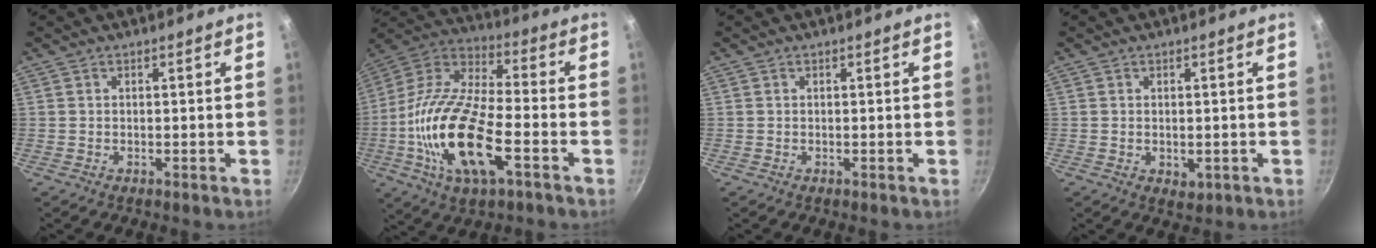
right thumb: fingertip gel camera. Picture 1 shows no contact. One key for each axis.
{"total": 22.2, "fx": -6.3, "fy": 9.0, "fz": 19.3, "tx": -0.375, "ty": 0.028, "tz": -0.136}
{"total": 0.0}
{"total": 2.2, "fx": -0.2, "fy": 1.5, "fz": 1.5, "tx": -0.021, "ty": -0.006, "tz": 0.000}